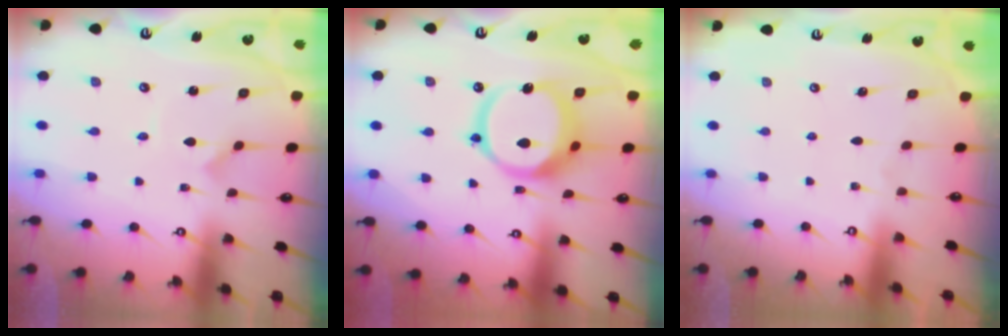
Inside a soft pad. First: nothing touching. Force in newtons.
{"total": 15.9, "press": 15.7, "slide": 2.2}
{"total": 0.0}